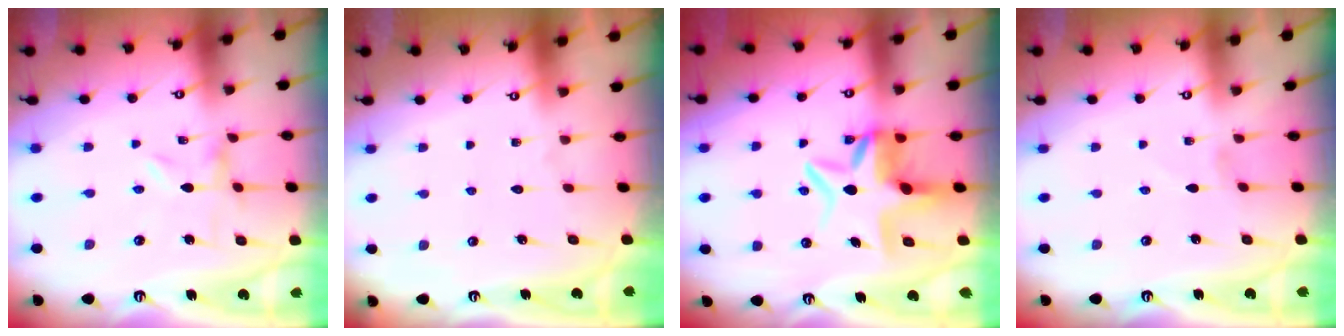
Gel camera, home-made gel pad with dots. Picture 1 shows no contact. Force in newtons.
{"total": 1.6, "press": 1.6, "slide": 0.2}
{"total": 8.7, "press": 8.2, "slide": 2.9}
{"total": 0.9, "press": 0.9, "slide": 0.1}